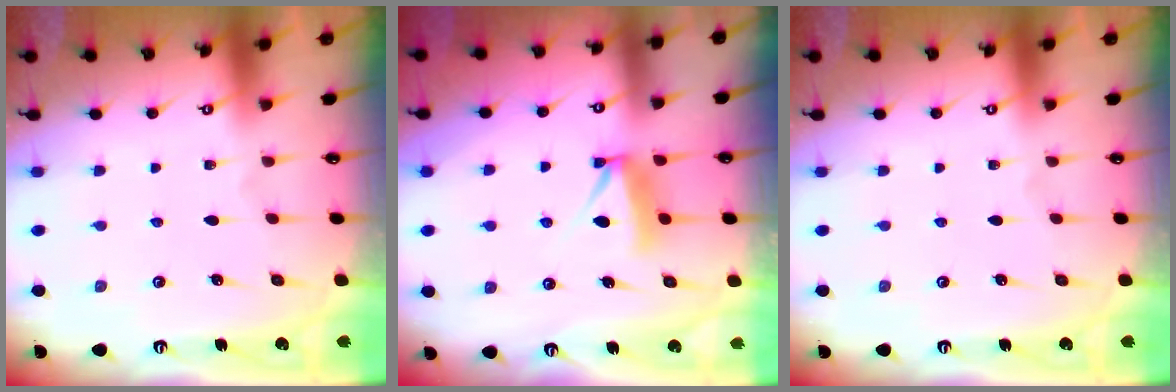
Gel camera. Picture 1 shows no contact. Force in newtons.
{"total": 8.8, "press": 8.8, "slide": 0.9}
{"total": 0.0}